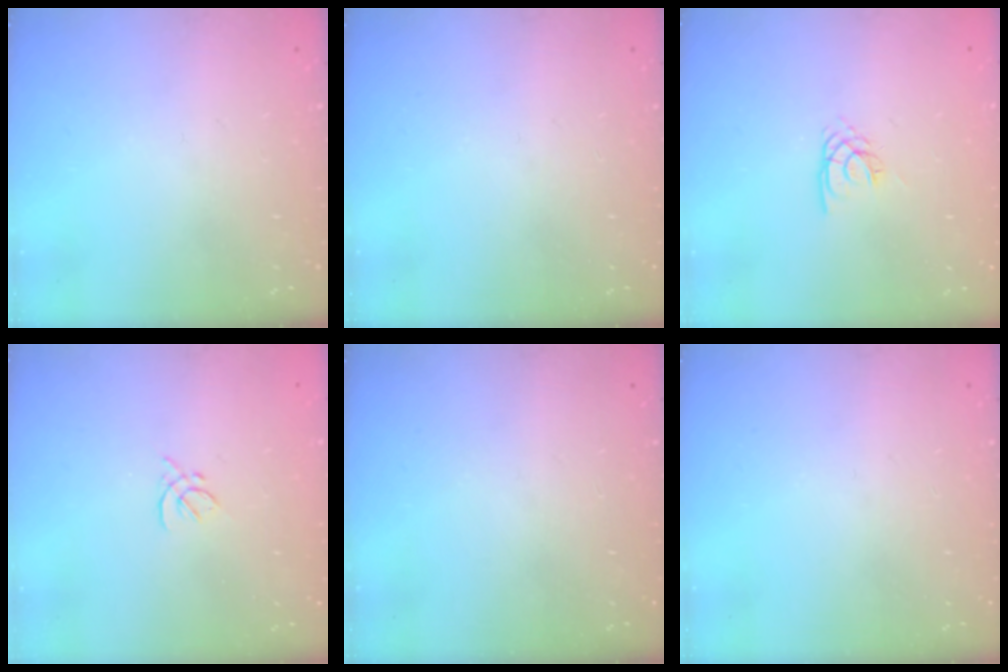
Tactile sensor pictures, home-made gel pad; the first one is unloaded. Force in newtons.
{"total": 0.0}
{"total": 2.1, "press": 2.1, "slide": 0.4}
{"total": 2.0, "press": 1.9, "slide": 0.7}
{"total": 0.0}
{"total": 0.0}